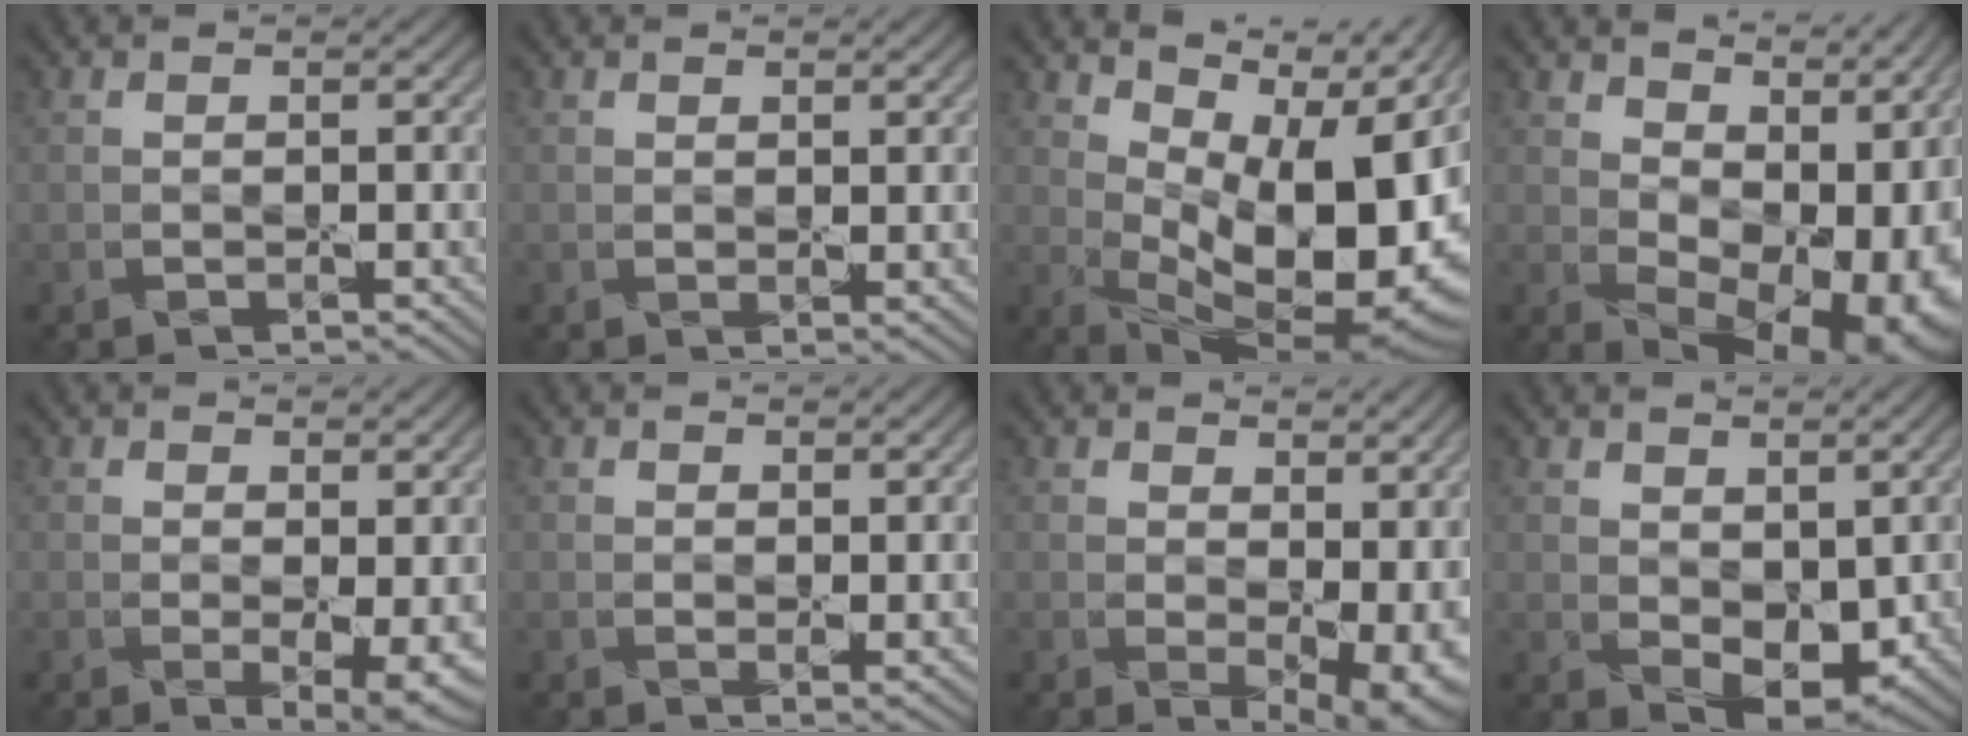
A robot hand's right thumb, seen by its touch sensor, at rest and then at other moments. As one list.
[{"total": 1.0, "force": [0.7, 0.4, 0.6], "torque": [-0.010, -0.006, 0.014]}, {"total": 15.1, "force": [3.8, 7.1, 12.7], "torque": [-0.191, 0.002, 0.081]}, {"total": 14.7, "force": [3.0, 9.5, 10.9], "torque": [-0.120, -0.004, 0.085]}, {"total": 4.1, "force": [0.6, 1.5, 3.8], "torque": [-0.062, -0.016, 0.017]}, {"total": 1.6, "force": [1.0, 0.6, 1.1], "torque": [-0.021, -0.009, 0.022]}, {"total": 8.4, "force": [1.6, 4.8, 6.7], "torque": [-0.098, -0.024, 0.050]}, {"total": 5.5, "force": [1.0, 3.3, 4.3], "torque": [-0.079, -0.012, 0.024]}]